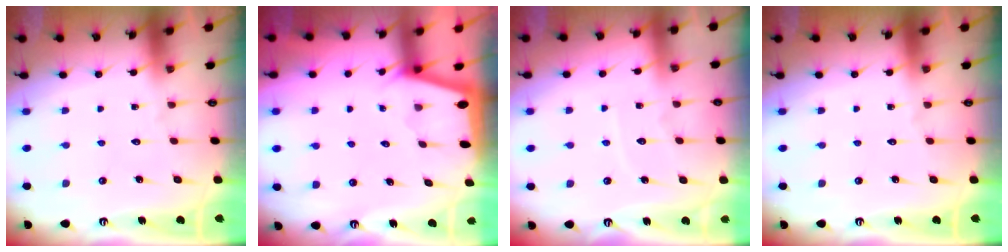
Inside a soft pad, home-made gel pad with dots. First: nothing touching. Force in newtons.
{"total": 1.8, "press": 1.8, "slide": 0.3}
{"total": 3.7, "press": 3.7, "slide": 0.3}
{"total": 0.0}